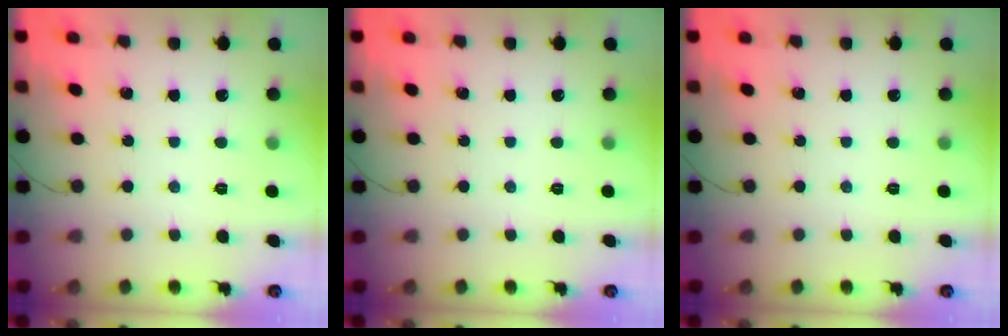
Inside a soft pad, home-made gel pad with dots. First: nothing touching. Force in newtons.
{"total": 0.0}
{"total": 0.0}